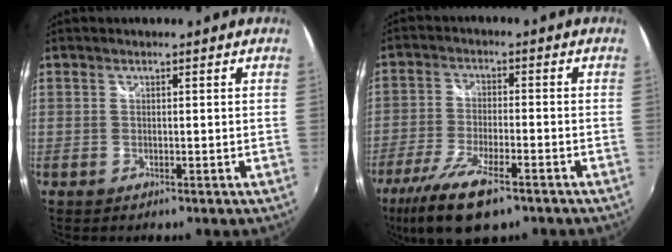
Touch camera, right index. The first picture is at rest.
{"total": 12.7, "force": [-8.4, 3.9, 8.8], "torque": [-0.202, -0.036, -0.159]}